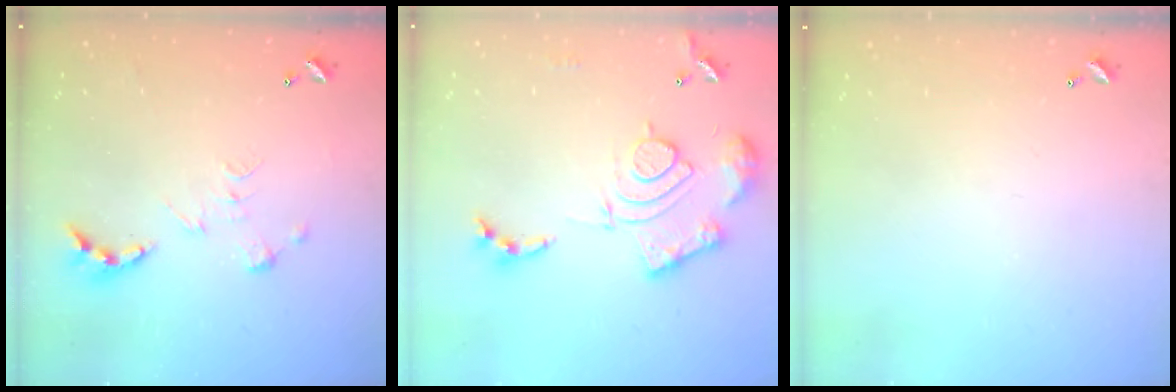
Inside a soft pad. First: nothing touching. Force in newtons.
{"total": 17.4, "press": 17.3, "slide": 1.7}
{"total": 0.0}